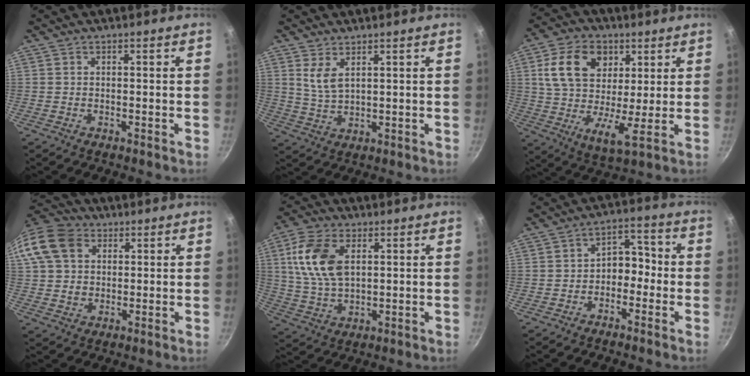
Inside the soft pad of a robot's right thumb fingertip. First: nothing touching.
{"total": 4.6, "force": [2.3, 2.0, 3.4], "torque": [-0.064, -0.023, 0.051]}
{"total": 15.5, "force": [5.6, 9.9, 10.5], "torque": [-0.168, -0.014, 0.091]}
{"total": 13.9, "force": [4.3, 10.8, 7.5], "torque": [-0.141, 0.014, 0.068]}
{"total": 12.8, "force": [3.6, 7.6, 9.7], "torque": [-0.180, -0.007, 0.071]}
{"total": 5.9, "force": [-1.5, 4.3, 3.8], "torque": [-0.011, 0.034, -0.034]}